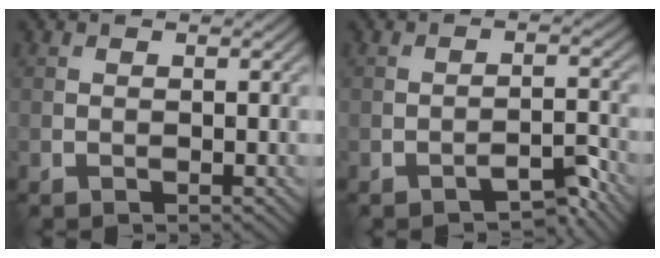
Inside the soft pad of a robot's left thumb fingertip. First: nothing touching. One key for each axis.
{"total": 3.1, "fx": -2.6, "fy": 0.5, "fz": 1.6, "tx": -0.022, "ty": 0.010, "tz": -0.041}